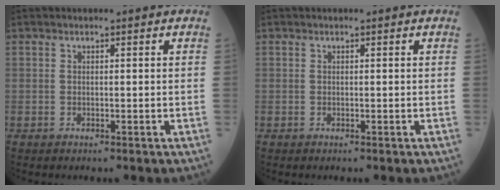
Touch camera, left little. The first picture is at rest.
{"total": 0.0}